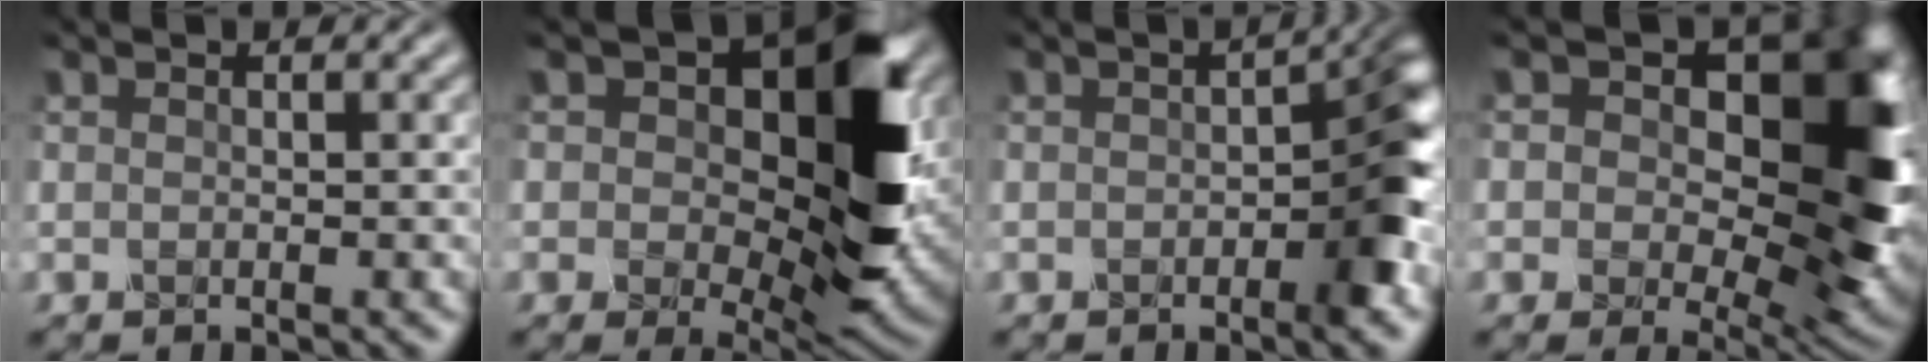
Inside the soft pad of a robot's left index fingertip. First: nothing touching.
{"total": 12.7, "force": [3.1, 7.1, 10.1], "torque": [-0.135, -0.009, 0.051]}
{"total": 5.6, "force": [-1.2, 2.6, 4.8], "torque": [-0.038, 0.011, -0.021]}
{"total": 15.6, "force": [3.7, 9.4, 11.9], "torque": [-0.136, 0.001, 0.057]}